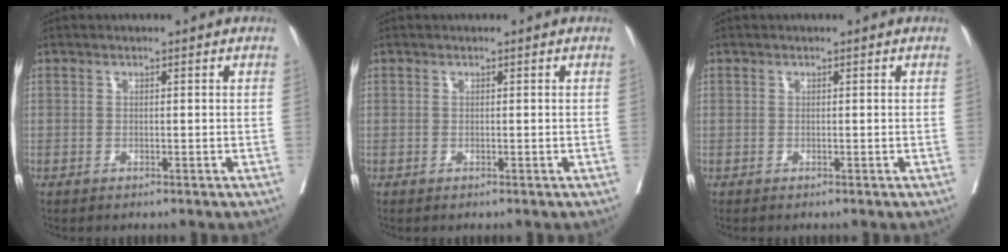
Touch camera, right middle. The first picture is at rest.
{"total": 0.0}
{"total": 0.0}